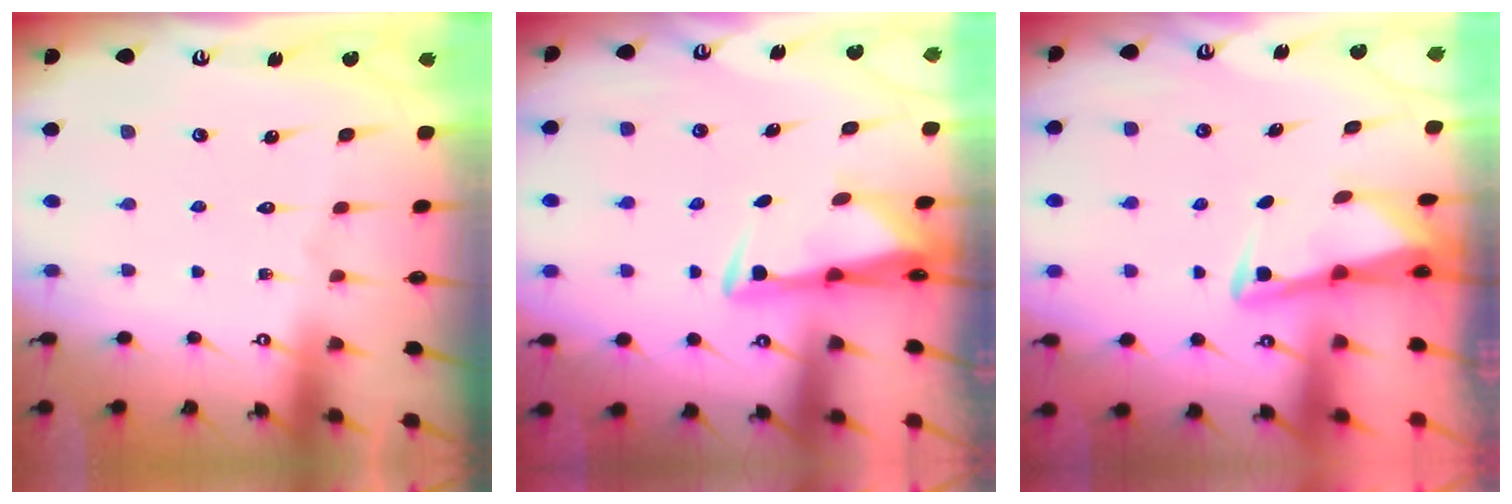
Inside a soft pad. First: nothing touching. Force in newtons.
{"total": 3.0, "press": 2.8, "slide": 0.9}
{"total": 2.9, "press": 2.9, "slide": 0.4}